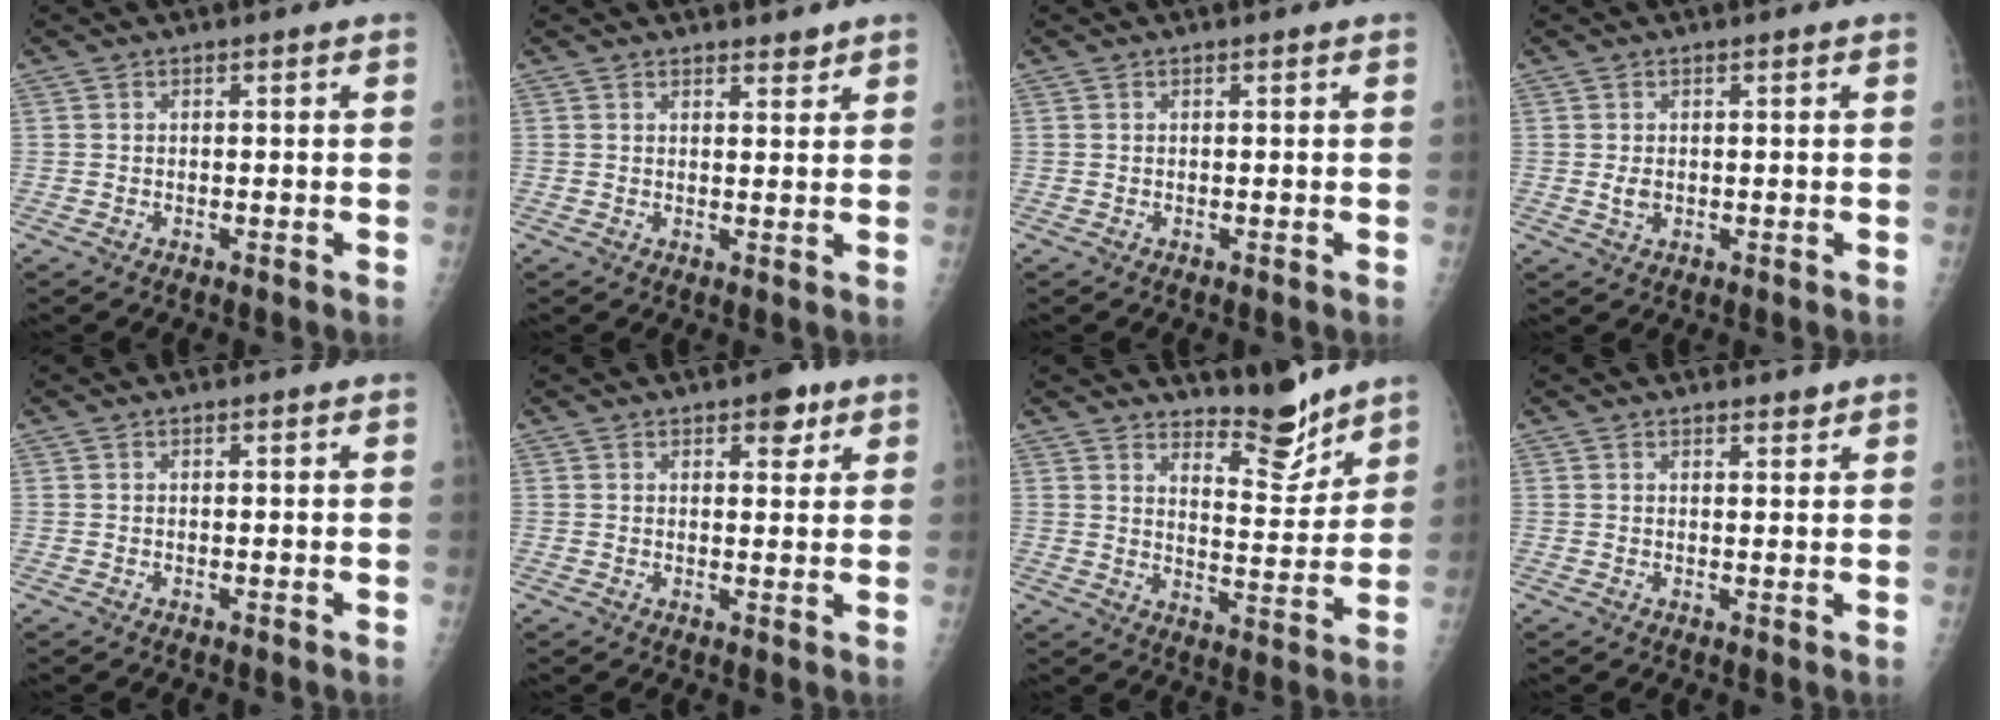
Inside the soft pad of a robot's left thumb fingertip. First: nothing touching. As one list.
[{"total": 2.2, "force": [1.9, 0.7, 0.7], "torque": [0.002, -0.014, 0.026]}, {"total": 0.0}, {"total": 1.7, "force": [0.1, 1.2, 1.3], "torque": [-0.020, -0.004, 0.006]}, {"total": 0.0}, {"total": 4.5, "force": [2.7, 2.3, 2.8], "torque": [-0.017, -0.011, 0.032]}, {"total": 8.4, "force": [7.5, 2.1, 3.1], "torque": [-0.021, -0.071, 0.123]}, {"total": 1.7, "force": [1.5, 0.5, 0.5], "torque": [-0.001, -0.011, 0.021]}]